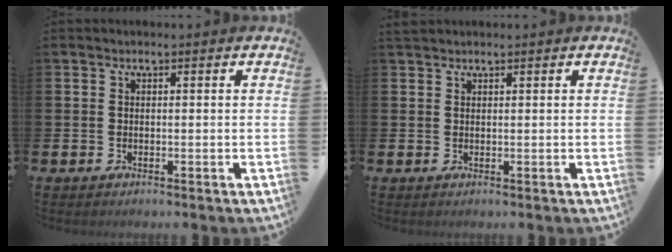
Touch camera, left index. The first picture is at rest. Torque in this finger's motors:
{"motor_torque": [-0.09, -0.02, 0.02, 0.08]}